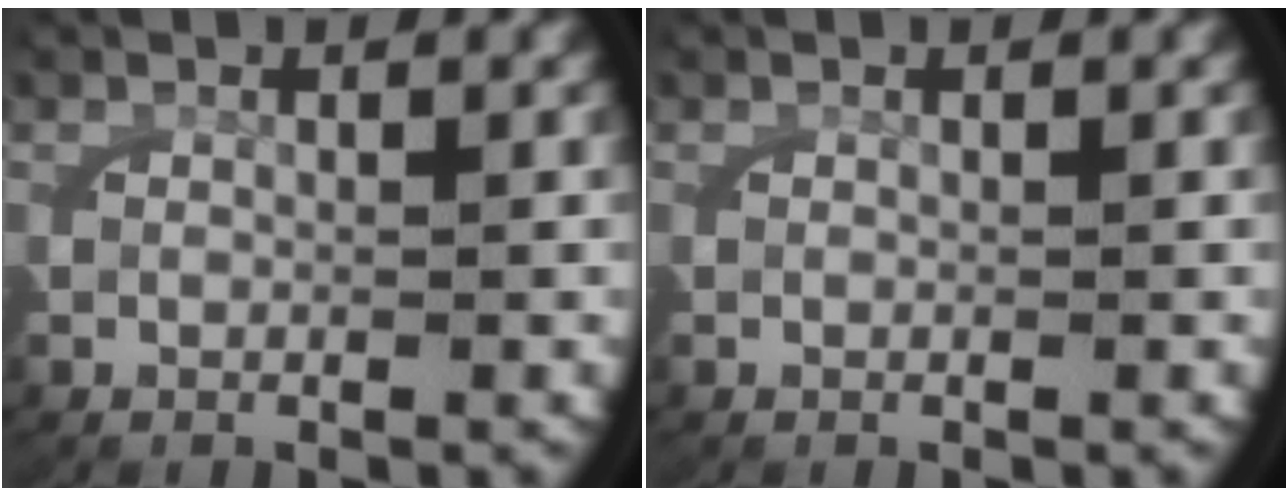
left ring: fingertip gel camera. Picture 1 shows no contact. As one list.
[{"total": 0.0}]